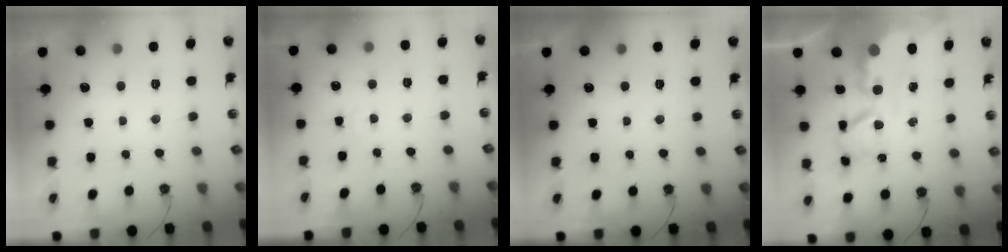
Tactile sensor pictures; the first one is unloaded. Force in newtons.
{"total": 3.0, "press": 2.9, "slide": 0.5}
{"total": 0.0}
{"total": 9.0, "press": 9.0, "slide": 0.6}